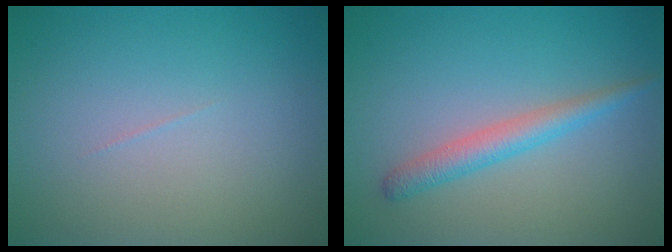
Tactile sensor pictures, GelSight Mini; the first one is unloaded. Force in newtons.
{"total": 2.5, "press": 2.5, "slide": 0.0}